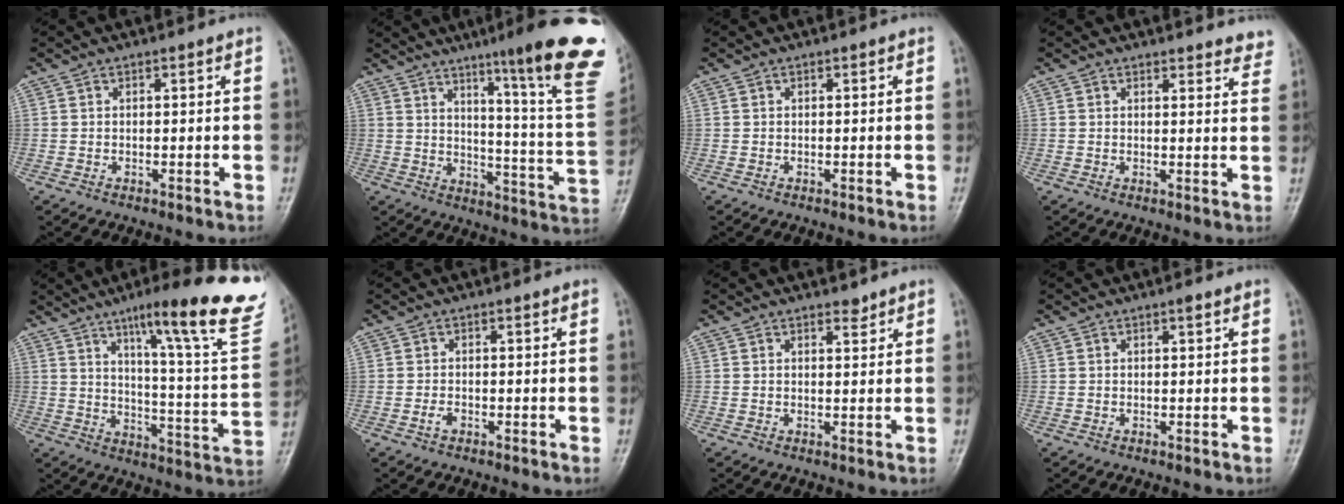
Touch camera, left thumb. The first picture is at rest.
{"total": 23.6, "force": [13.8, 1.6, 19.1], "torque": [-0.234, -0.078, 0.184]}
{"total": 0.0}
{"total": 5.7, "force": [5.4, 1.5, 1.0], "torque": [0.020, -0.029, 0.042]}
{"total": 25.3, "force": [16.1, 3.1, 19.2], "torque": [-0.249, -0.068, 0.224]}
{"total": 1.3, "force": [-0.6, 0.7, 0.9], "torque": [-0.017, 0.001, -0.012]}
{"total": 1.5, "force": [1.3, 0.5, 0.6], "torque": [-0.001, -0.011, 0.020]}
{"total": 0.8, "force": [0.5, 0.1, 0.6], "torque": [-0.008, 0.000, 0.007]}